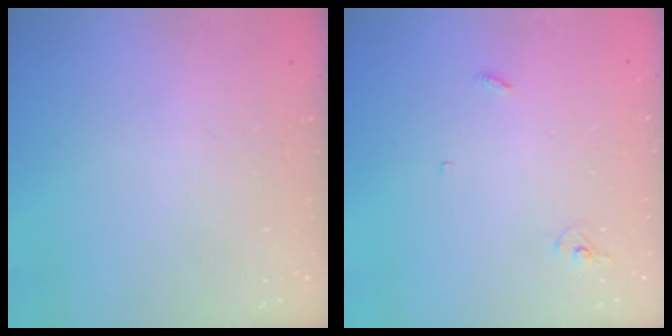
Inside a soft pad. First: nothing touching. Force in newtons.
{"total": 2.9, "press": 2.9, "slide": 0.2}